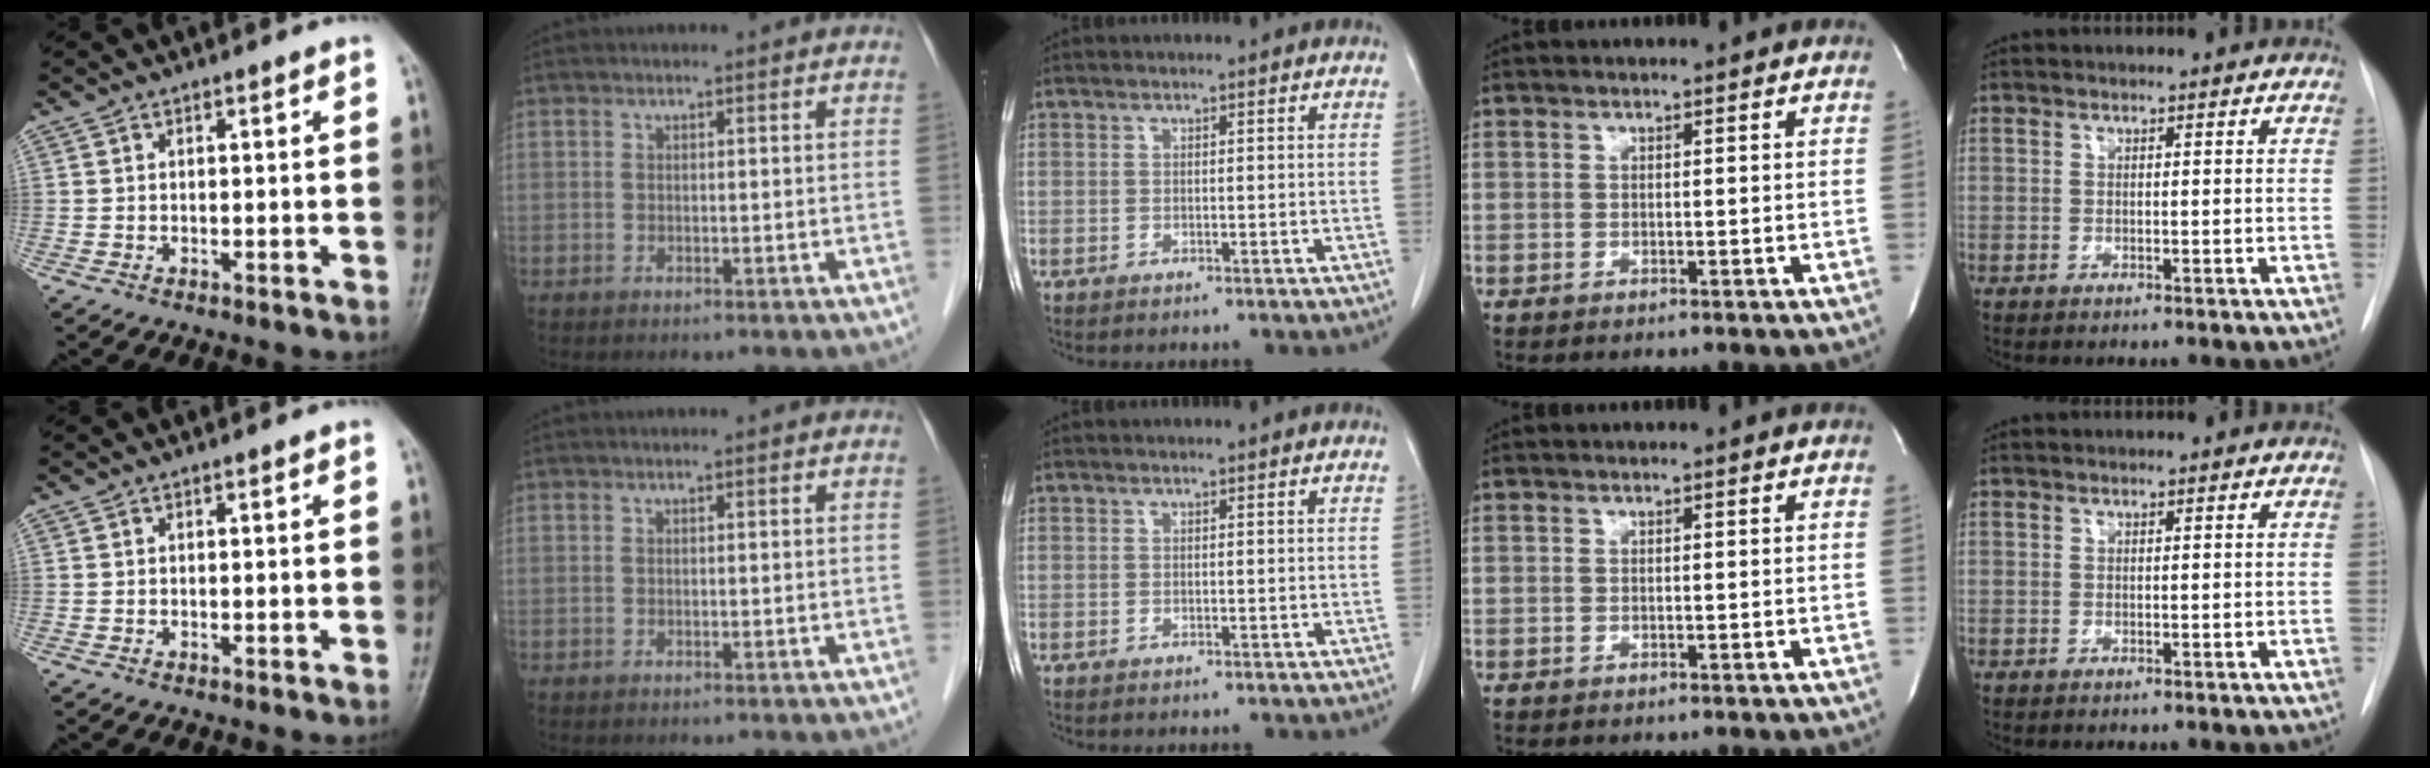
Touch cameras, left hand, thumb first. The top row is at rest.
{}